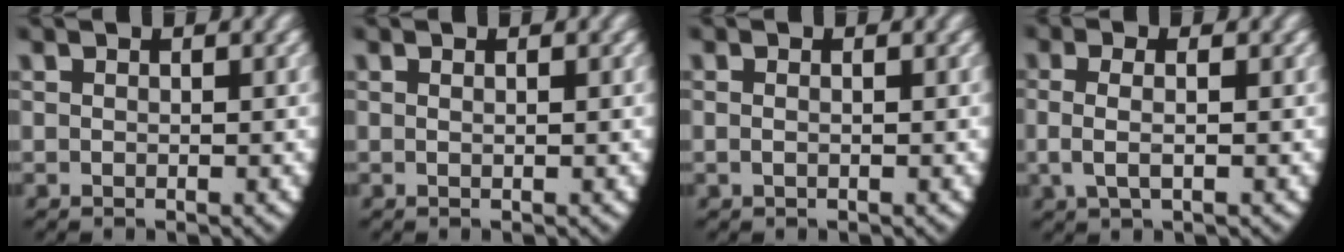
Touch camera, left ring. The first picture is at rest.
{"total": 0.6, "force": [0.1, -0.3, 0.5], "torque": [-0.011, -0.002, 0.002]}
{"total": 0.6, "force": [-0.2, 0.1, 0.6], "torque": [-0.018, -0.005, -0.001]}
{"total": 2.8, "force": [-0.1, 1.3, 2.4], "torque": [-0.063, -0.008, 0.005]}